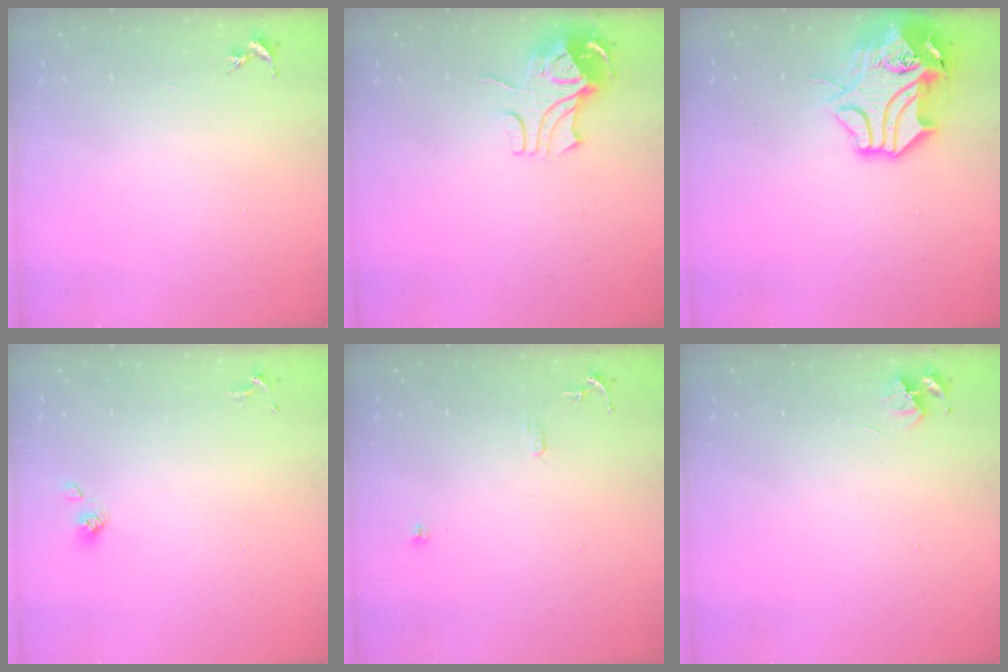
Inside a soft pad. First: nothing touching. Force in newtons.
{"total": 9.0, "press": 8.9, "slide": 1.0}
{"total": 14.5, "press": 14.3, "slide": 1.9}
{"total": 4.4, "press": 3.7, "slide": 2.4}
{"total": 7.1, "press": 7.1, "slide": 0.7}
{"total": 4.5, "press": 4.4, "slide": 0.6}